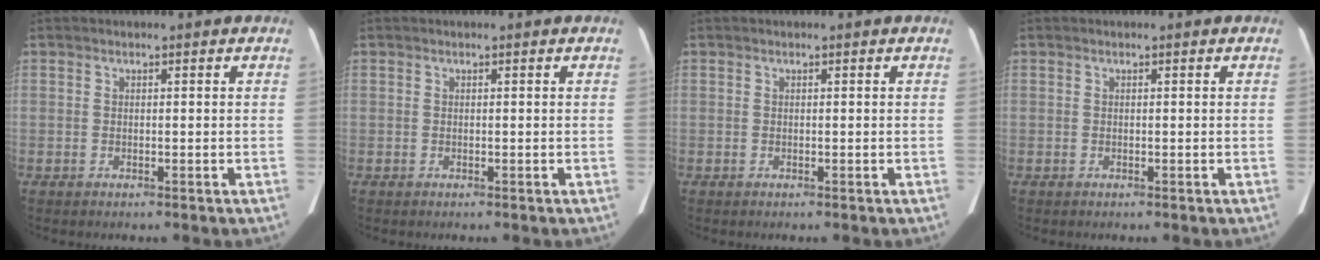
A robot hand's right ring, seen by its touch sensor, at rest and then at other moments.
{"total": 0.0}
{"total": 0.0}
{"total": 0.0}